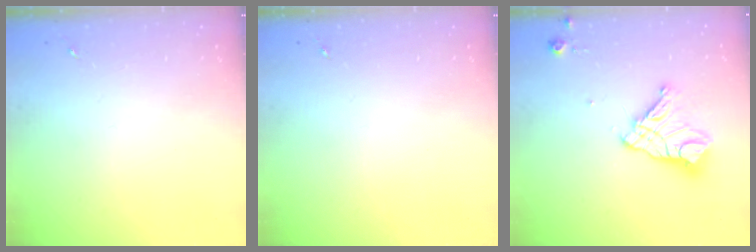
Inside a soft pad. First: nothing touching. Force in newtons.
{"total": 0.0}
{"total": 14.6, "press": 14.5, "slide": 1.4}